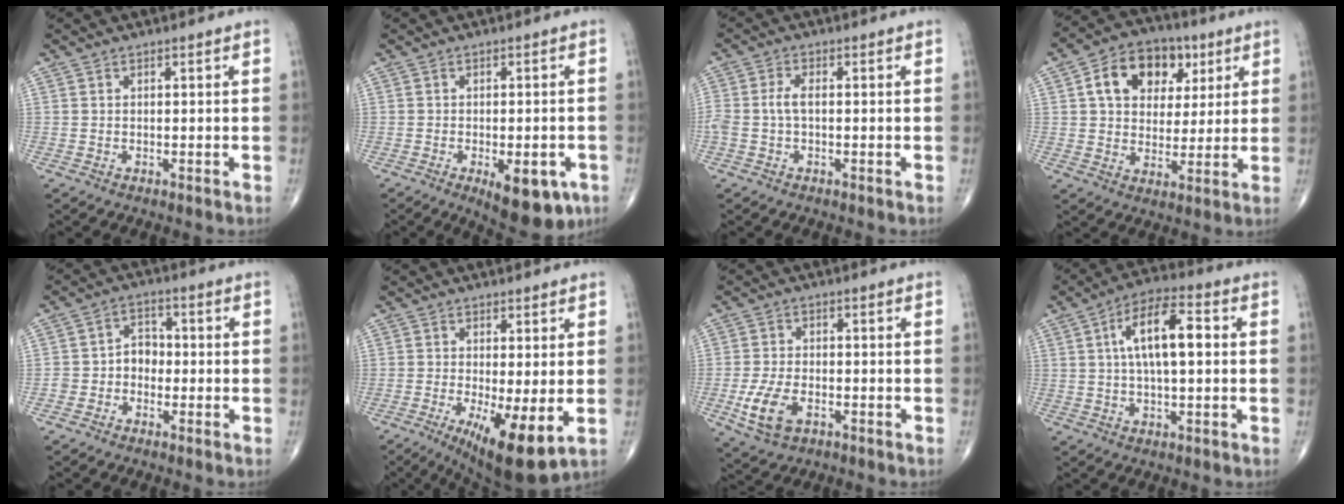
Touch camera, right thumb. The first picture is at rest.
{"total": 10.3, "force": [-4.3, 4.4, 8.2], "torque": [-0.088, 0.001, -0.049]}
{"total": 3.4, "force": [-0.2, 1.7, 3.0], "torque": [-0.080, 0.009, -0.007]}
{"total": 14.0, "force": [4.9, 10.2, 8.4], "torque": [-0.100, 0.000, 0.075]}
{"total": 4.8, "force": [-1.1, 4.0, 2.4], "torque": [-0.016, 0.026, -0.031]}
{"total": 11.3, "force": [-2.8, 3.2, 10.4], "torque": [-0.169, -0.025, -0.036]}
{"total": 7.5, "force": [-2.7, 4.3, 5.6], "torque": [-0.118, 0.005, -0.044]}
{"total": 11.9, "force": [1.9, 4.6, 10.8], "torque": [-0.185, 0.020, 0.026]}